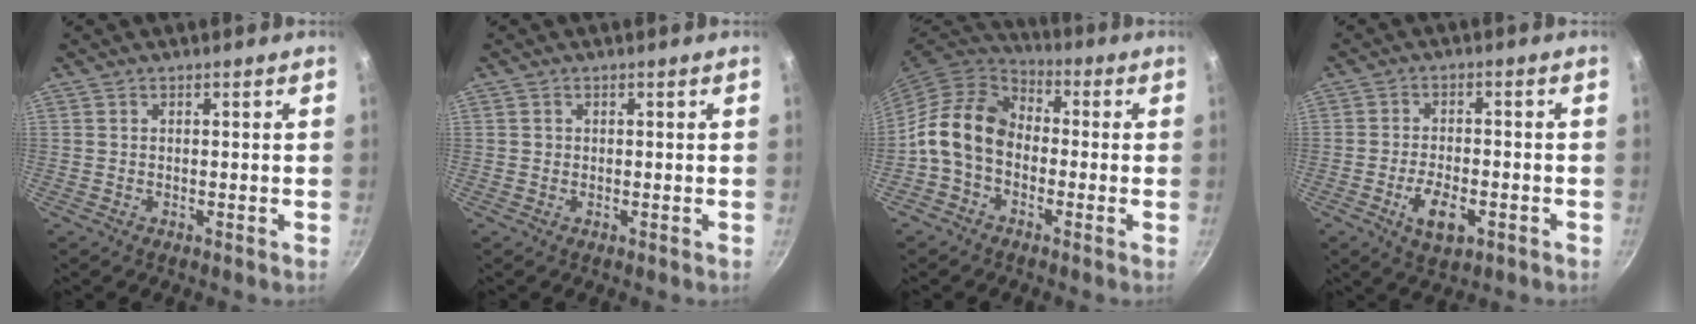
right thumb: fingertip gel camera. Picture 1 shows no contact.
{"total": 0.7, "force": [0.2, 0.6, 0.1], "torque": [0.001, 0.003, 0.002]}
{"total": 12.1, "force": [-1.6, 9.0, 7.9], "torque": [-0.115, 0.035, -0.052]}
{"total": 7.1, "force": [-2.9, 3.4, 5.5], "torque": [-0.090, 0.011, -0.045]}